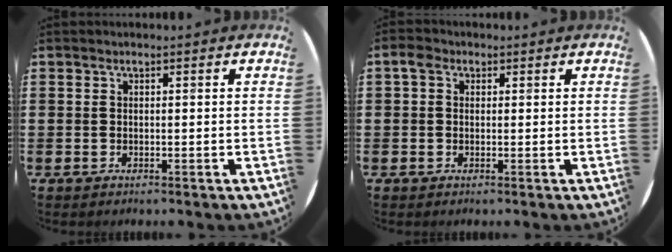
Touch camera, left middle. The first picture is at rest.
{"total": 1.6, "force": [0.6, 1.2, 0.7], "torque": [-0.010, 0.004, 0.009]}